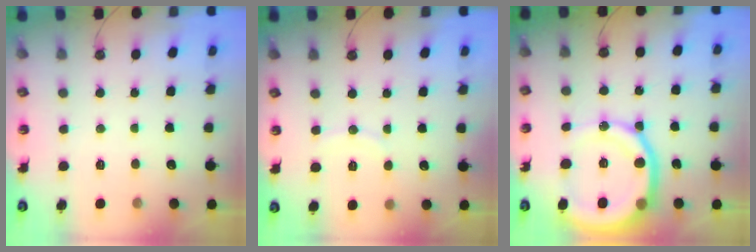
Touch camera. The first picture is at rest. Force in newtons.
{"total": 4.2, "press": 4.1, "slide": 0.6}
{"total": 17.0, "press": 16.9, "slide": 1.7}